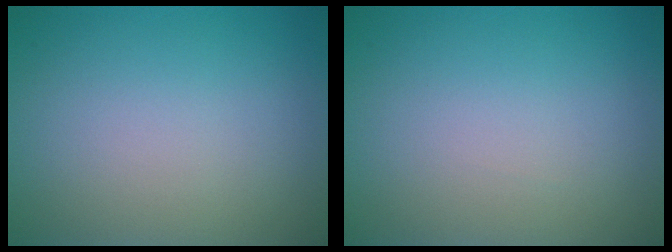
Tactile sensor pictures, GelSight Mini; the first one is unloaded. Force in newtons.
{"total": 0.0}